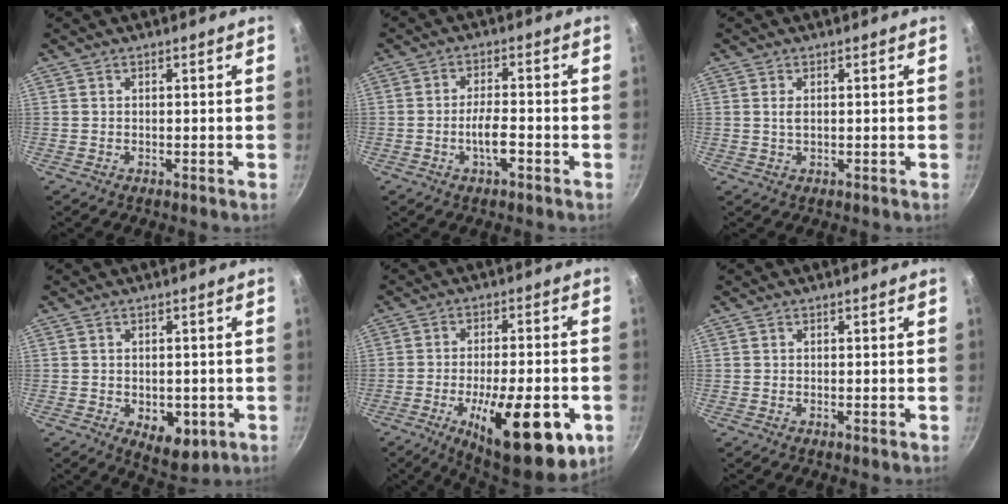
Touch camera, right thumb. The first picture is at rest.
{"total": 4.8, "force": [-1.7, 1.7, 4.2], "torque": [-0.072, 0.015, -0.031]}
{"total": 1.5, "force": [0.3, 0.7, 1.3], "torque": [-0.029, -0.002, 0.007]}
{"total": 7.2, "force": [-2.0, 4.1, 5.5], "torque": [-0.057, -0.004, -0.015]}
{"total": 20.5, "force": [-7.5, 7.3, 17.6], "torque": [-0.226, 0.001, -0.095]}
{"total": 0.0}